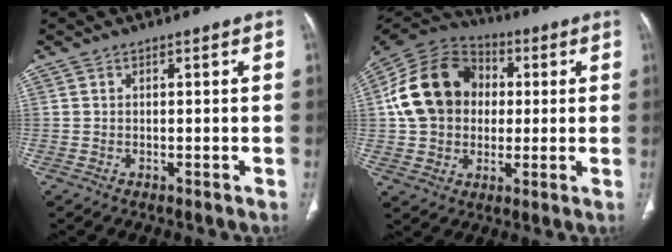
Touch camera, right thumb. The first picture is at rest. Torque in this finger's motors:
{"motor_torque": [-0.65, 1.23, 1.08, -0.46, 0.18]}